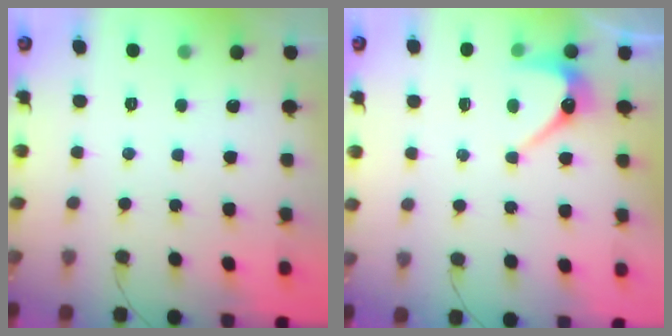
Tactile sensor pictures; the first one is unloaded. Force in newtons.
{"total": 4.8, "press": 4.7, "slide": 0.4}